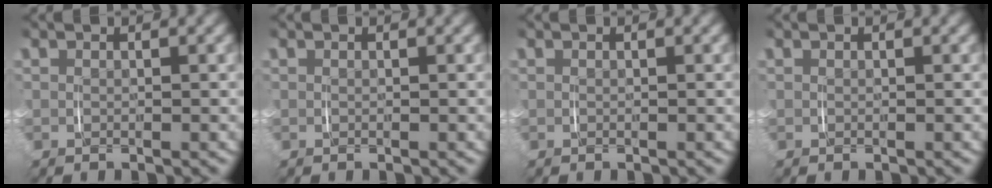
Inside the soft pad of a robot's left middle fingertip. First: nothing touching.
{"total": 0.0}
{"total": 0.0}
{"total": 0.0}